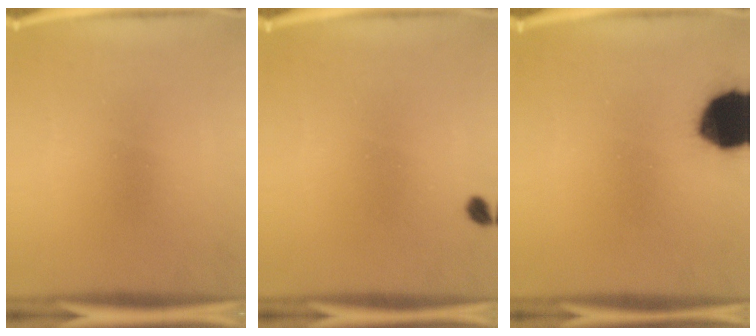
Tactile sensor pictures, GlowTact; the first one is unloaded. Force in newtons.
{"total": 1.2}
{"total": 17.9}